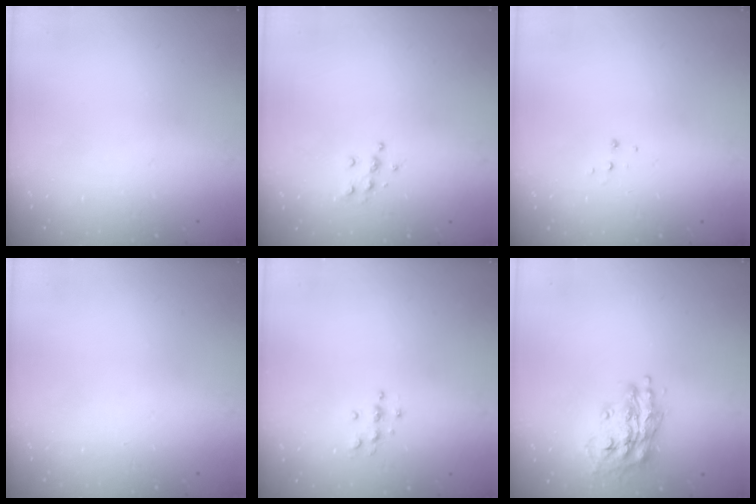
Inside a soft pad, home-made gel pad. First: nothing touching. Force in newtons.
{"total": 6.2, "press": 6.2, "slide": 0.6}
{"total": 3.9, "press": 3.9, "slide": 0.4}
{"total": 0.0}
{"total": 3.3, "press": 3.3, "slide": 0.4}
{"total": 15.5, "press": 15.5, "slide": 1.4}